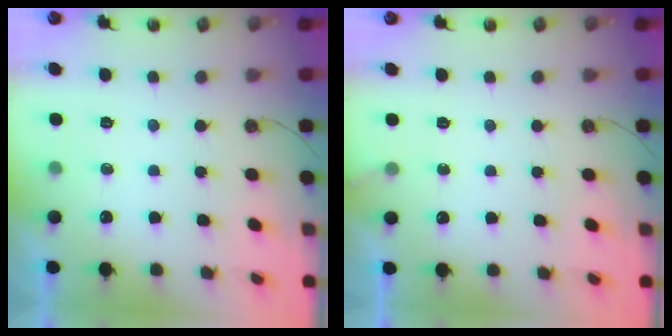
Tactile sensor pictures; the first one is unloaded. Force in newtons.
{"total": 2.8, "press": 2.8, "slide": 0.2}